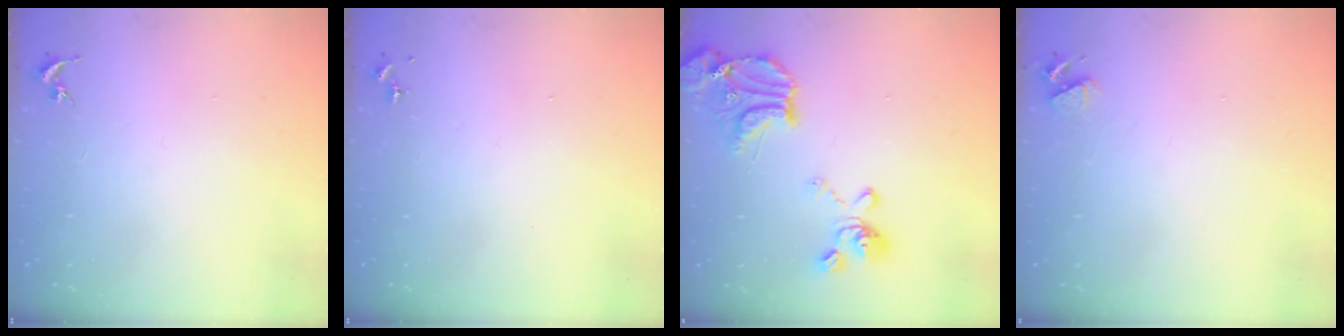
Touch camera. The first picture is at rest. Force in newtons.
{"total": 0.0}
{"total": 19.3, "press": 19.2, "slide": 2.2}
{"total": 4.1, "press": 4.0, "slide": 0.6}